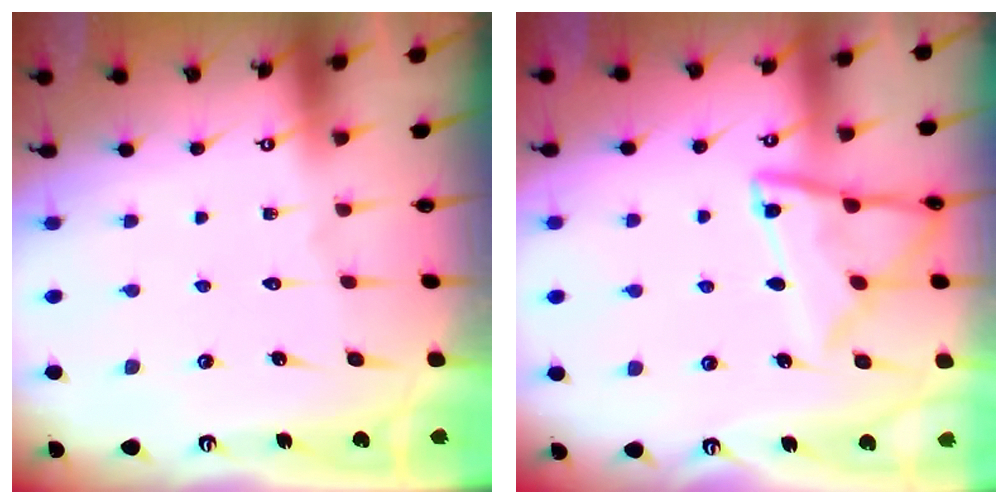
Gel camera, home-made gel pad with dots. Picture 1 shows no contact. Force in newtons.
{"total": 13.1, "press": 13.0, "slide": 1.4}